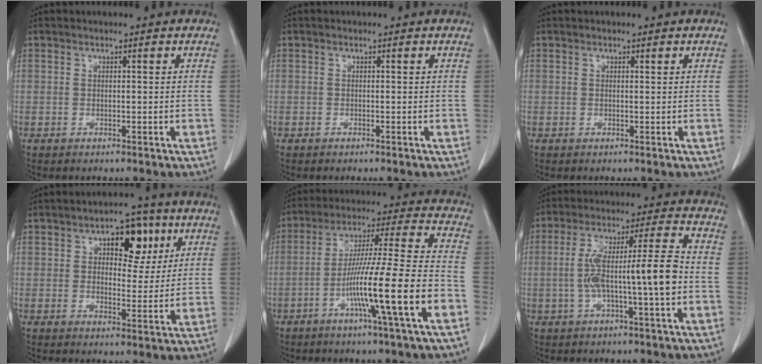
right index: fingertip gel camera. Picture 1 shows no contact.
{"total": 0.0}
{"total": 0.0}
{"total": 7.9, "force": [3.5, 4.1, 5.8], "torque": [-0.071, 0.016, 0.049]}
{"total": 16.1, "force": [-6.2, -1.3, 14.8], "torque": [-0.260, -0.008, -0.109]}
{"total": 11.3, "force": [-1.8, 0.4, 11.1], "torque": [-0.202, 0.022, -0.034]}